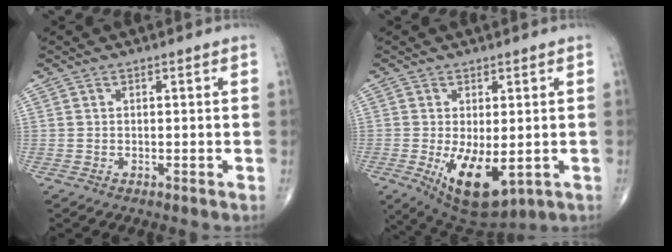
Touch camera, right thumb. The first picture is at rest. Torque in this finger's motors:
{"motor_torque": [2.98, 2.03, 1.55, -0.18, 0.40]}